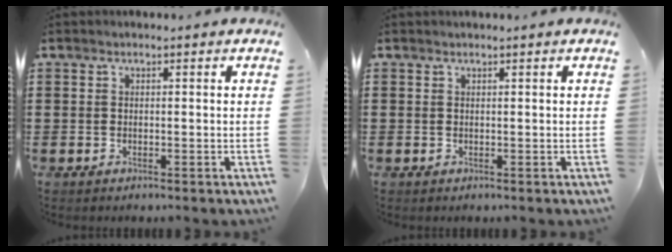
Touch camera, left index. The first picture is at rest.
{"total": 0.0}